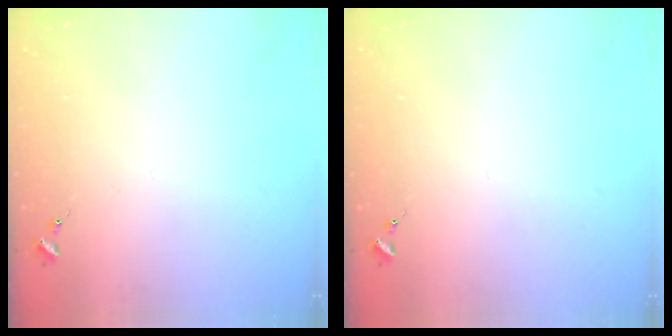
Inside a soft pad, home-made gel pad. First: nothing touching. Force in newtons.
{"total": 0.0}